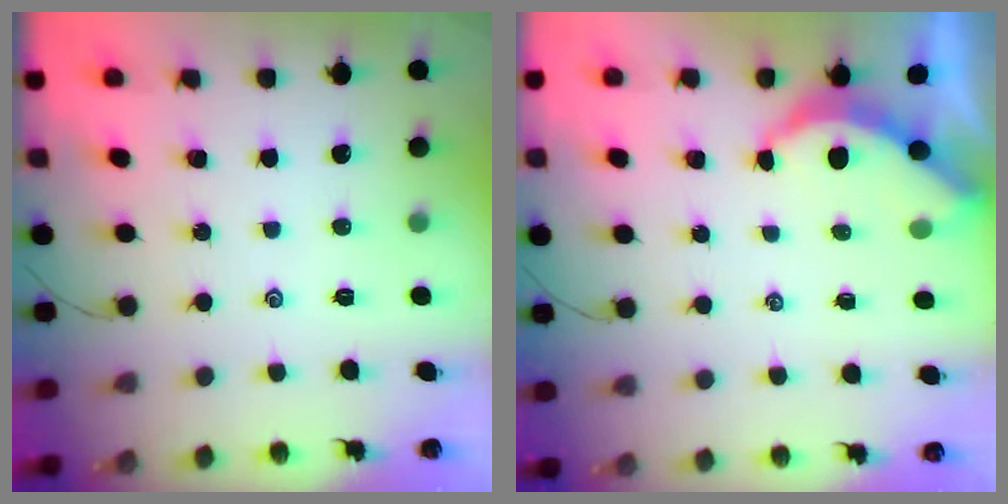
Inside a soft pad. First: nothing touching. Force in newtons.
{"total": 4.0, "press": 4.0, "slide": 0.3}